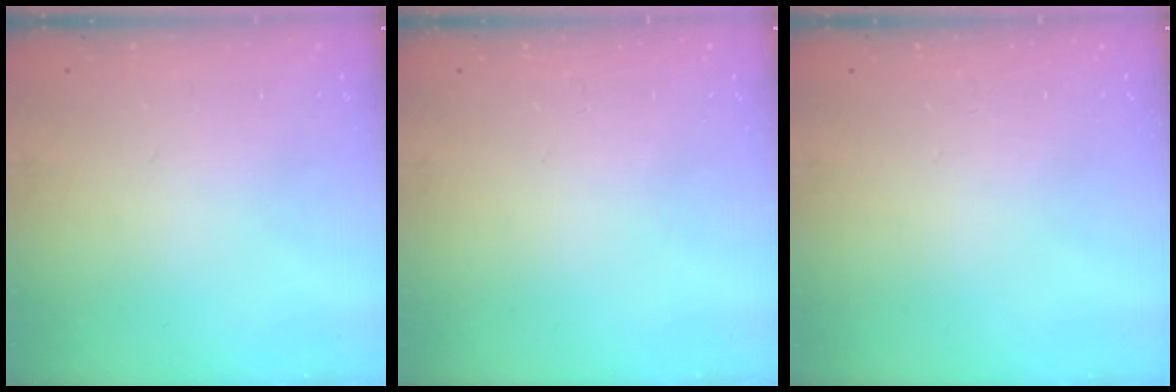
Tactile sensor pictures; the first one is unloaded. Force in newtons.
{"total": 0.0}
{"total": 0.0}